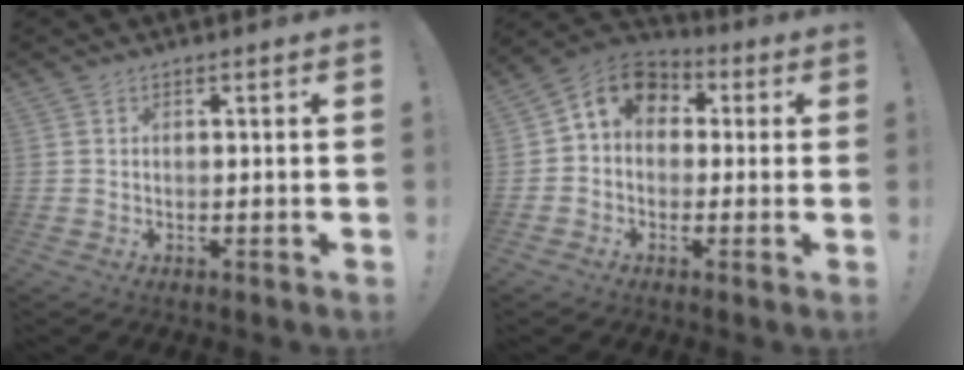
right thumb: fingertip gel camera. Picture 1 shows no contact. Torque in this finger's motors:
{"motor_torque": [0.49, 0.95, 0.02, 0.02, 0.05]}